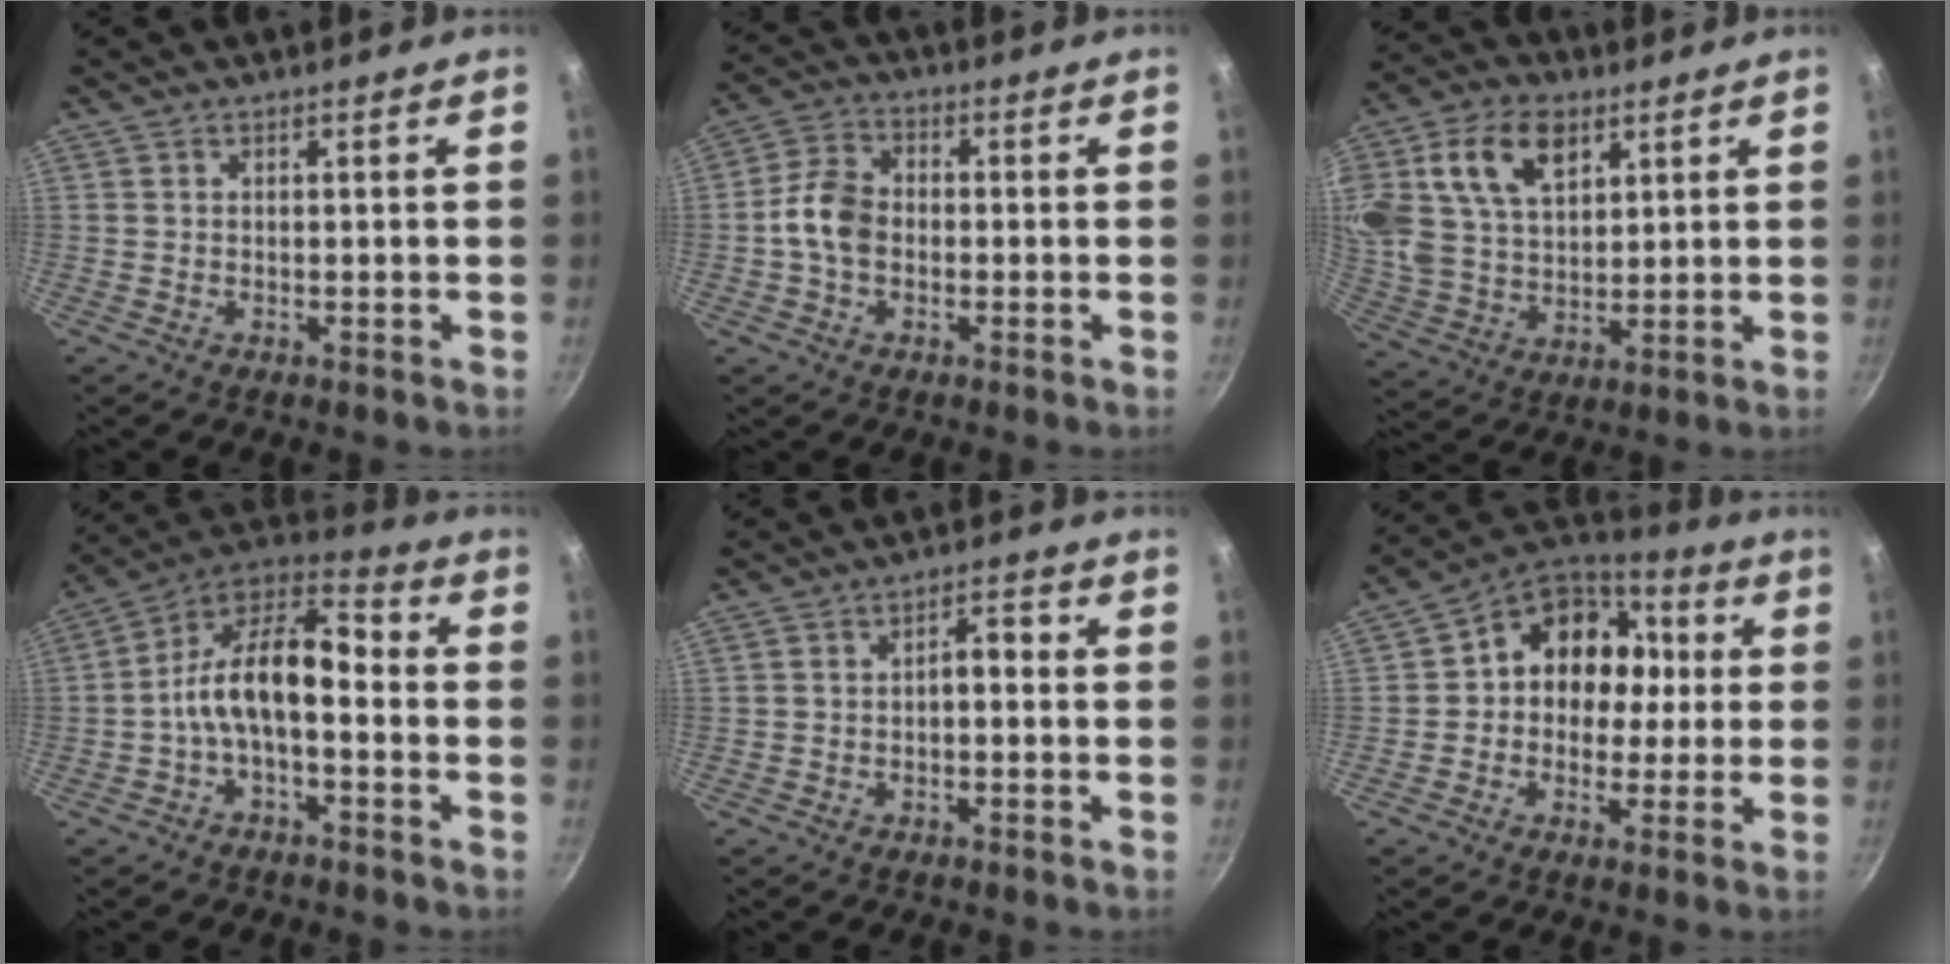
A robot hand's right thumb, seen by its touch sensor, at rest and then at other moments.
{"total": 7.5, "force": [-1.1, 5.4, 5.1], "torque": [-0.084, 0.028, -0.032]}
{"total": 18.4, "force": [7.4, 11.8, 12.0], "torque": [-0.234, 0.000, 0.140]}
{"total": 13.4, "force": [-2.7, 6.7, 11.3], "torque": [-0.195, 0.055, -0.064]}
{"total": 3.4, "force": [-0.9, 1.8, 2.8], "torque": [-0.030, 0.023, -0.015]}
{"total": 14.2, "force": [0.8, 11.9, 7.8], "torque": [-0.066, 0.041, -0.007]}